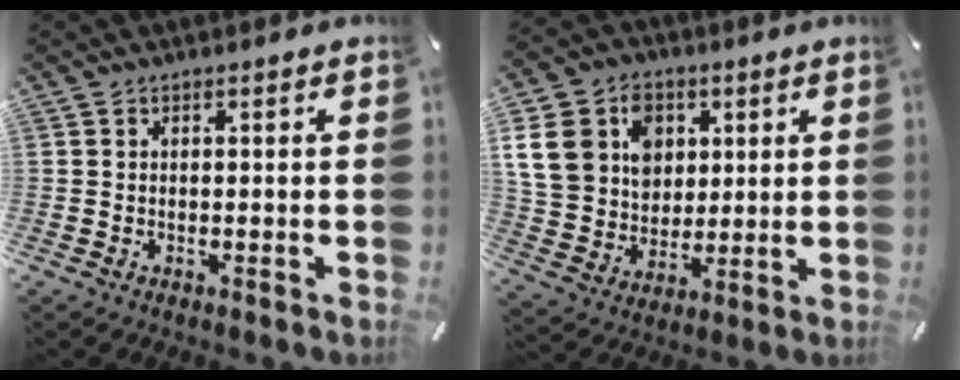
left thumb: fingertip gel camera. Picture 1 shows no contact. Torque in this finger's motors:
{"motor_torque": [1.64, 1.64, 1.48, -1.11, 0.46]}